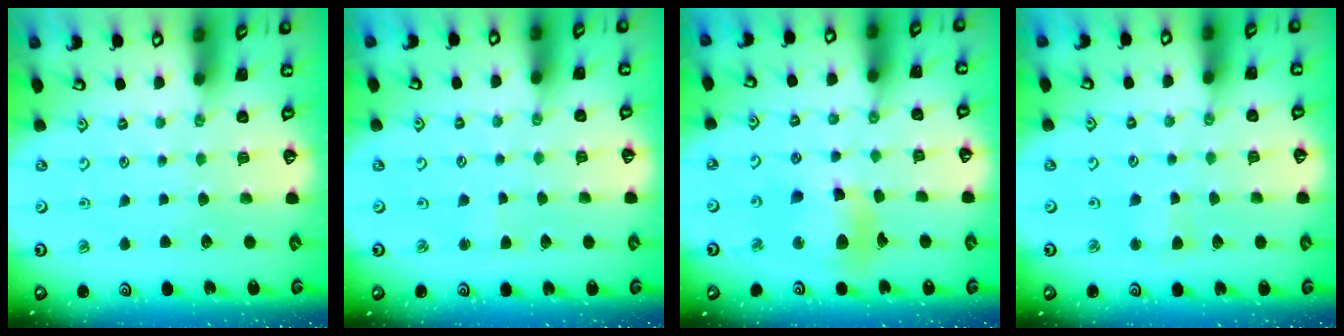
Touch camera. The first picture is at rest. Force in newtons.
{"total": 1.3, "press": 1.3, "slide": 0.2}
{"total": 12.4, "press": 12.3, "slide": 1.6}
{"total": 2.9, "press": 2.9, "slide": 0.3}